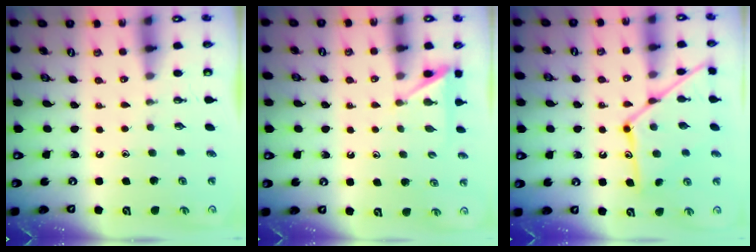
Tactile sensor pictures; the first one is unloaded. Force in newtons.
{"total": 4.6, "press": 4.6, "slide": 0.4}
{"total": 16.4, "press": 16.4, "slide": 1.2}